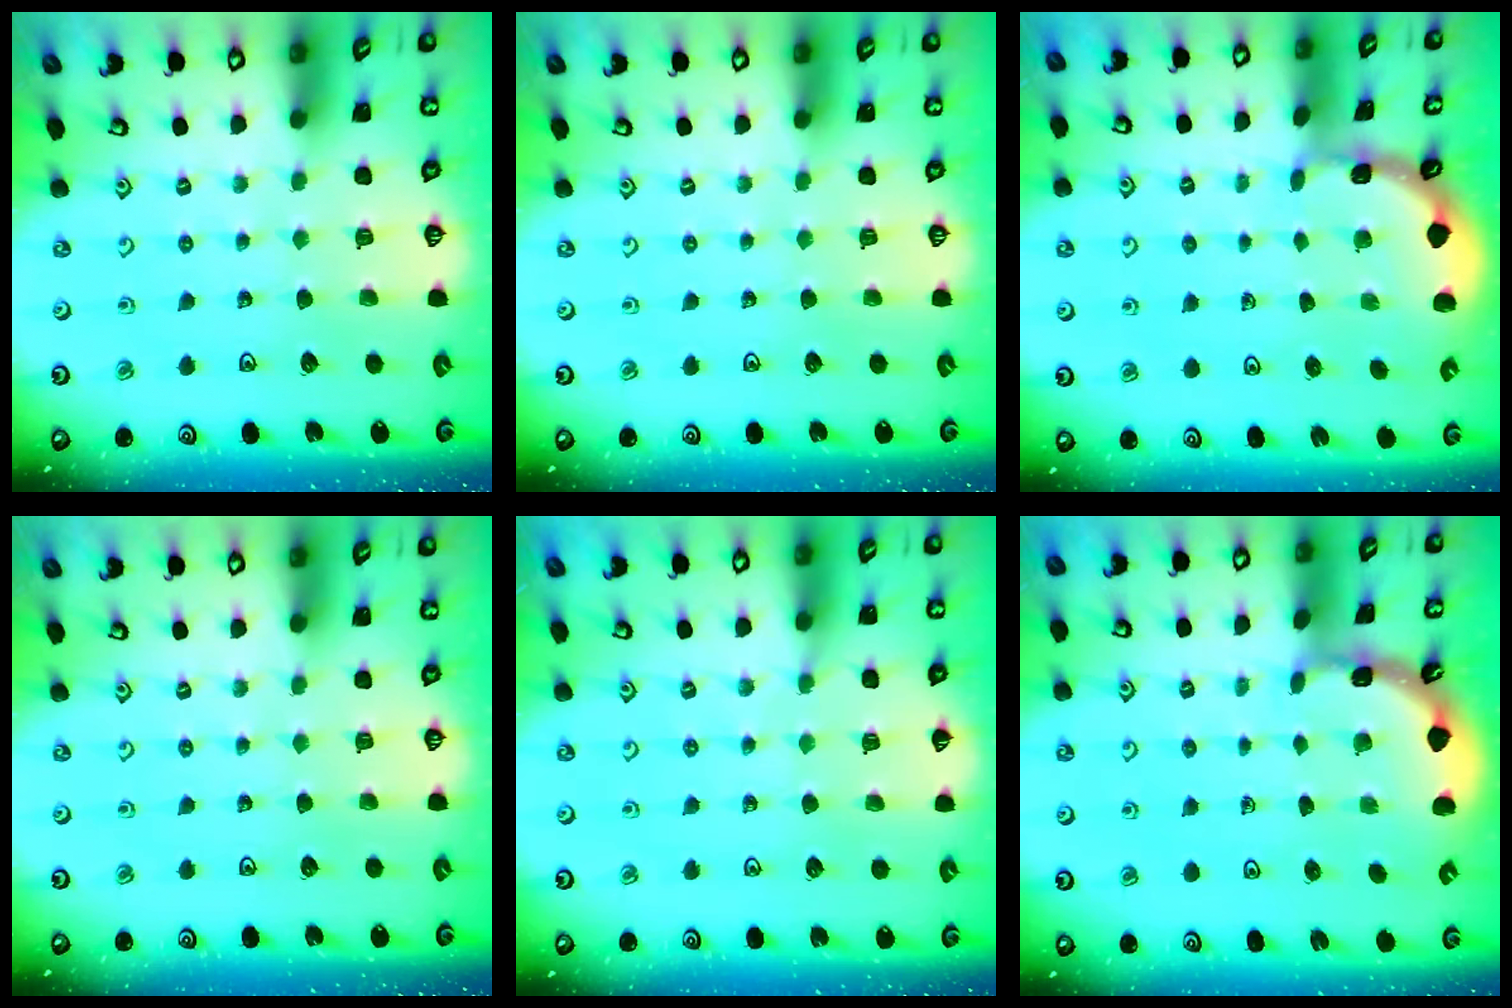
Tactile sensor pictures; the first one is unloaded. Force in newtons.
{"total": 0.0}
{"total": 0.8, "press": 0.8, "slide": 0.2}
{"total": 0.0}
{"total": 6.1, "press": 6.1, "slide": 0.8}
{"total": 2.0, "press": 2.0, "slide": 0.1}